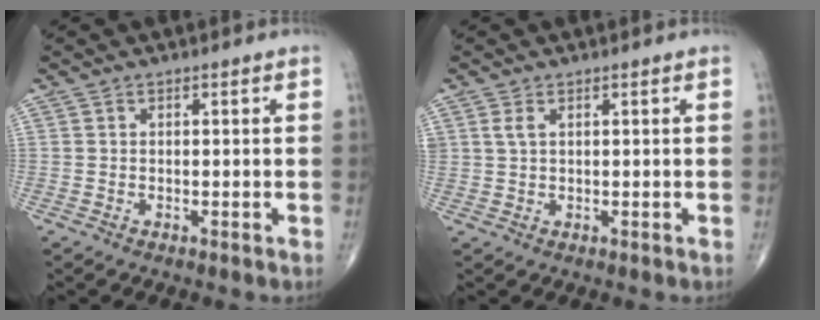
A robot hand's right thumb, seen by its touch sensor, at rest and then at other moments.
{"total": 1.6, "force": [0.7, 0.8, 1.2], "torque": [-0.026, 0.005, 0.018]}